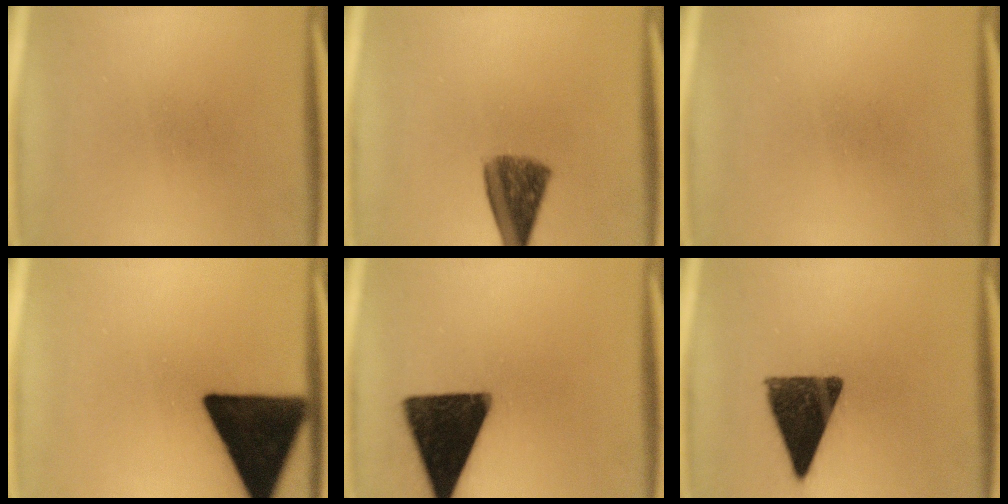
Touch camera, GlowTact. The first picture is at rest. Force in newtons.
{"total": 8.4}
{"total": 0.0}
{"total": 19.5}
{"total": 17.4}
{"total": 12.8}